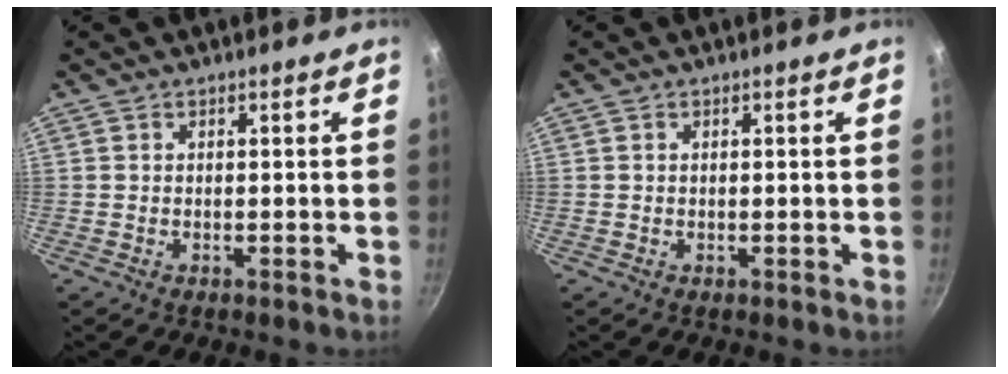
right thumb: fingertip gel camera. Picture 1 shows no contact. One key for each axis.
{"total": 0.0}